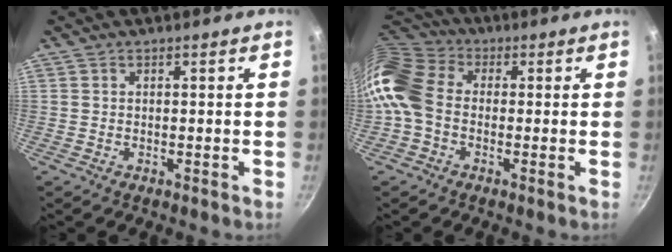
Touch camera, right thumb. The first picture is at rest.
{"total": 10.7, "force": [-1.0, 8.1, 6.9], "torque": [-0.117, 0.024, -0.041]}